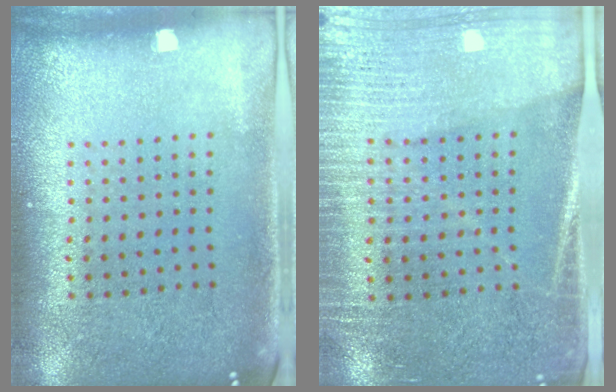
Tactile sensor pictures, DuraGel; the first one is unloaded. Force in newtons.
{"total": 3.3, "press": 2.9, "slide": 1.4}